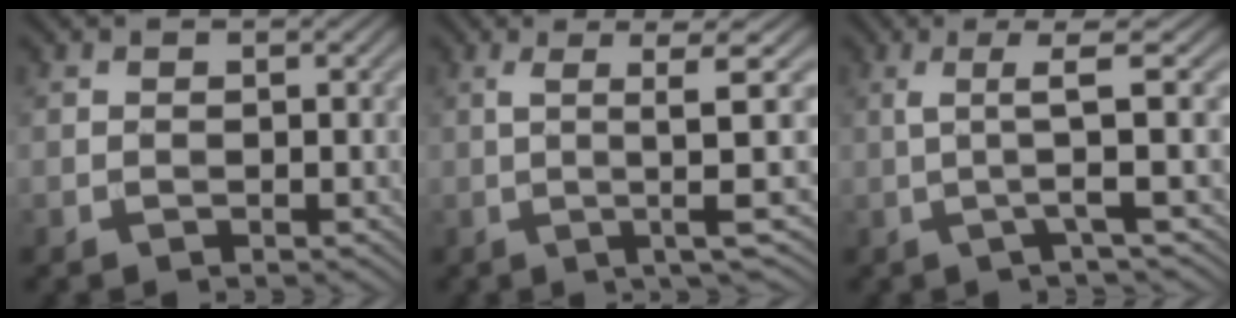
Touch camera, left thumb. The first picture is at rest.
{"total": 6.6, "force": [0.1, 0.2, 6.6], "torque": [-0.126, 0.009, -0.001]}
{"total": 4.6, "force": [0.3, 0.0, 4.6], "torque": [-0.086, 0.011, -0.005]}